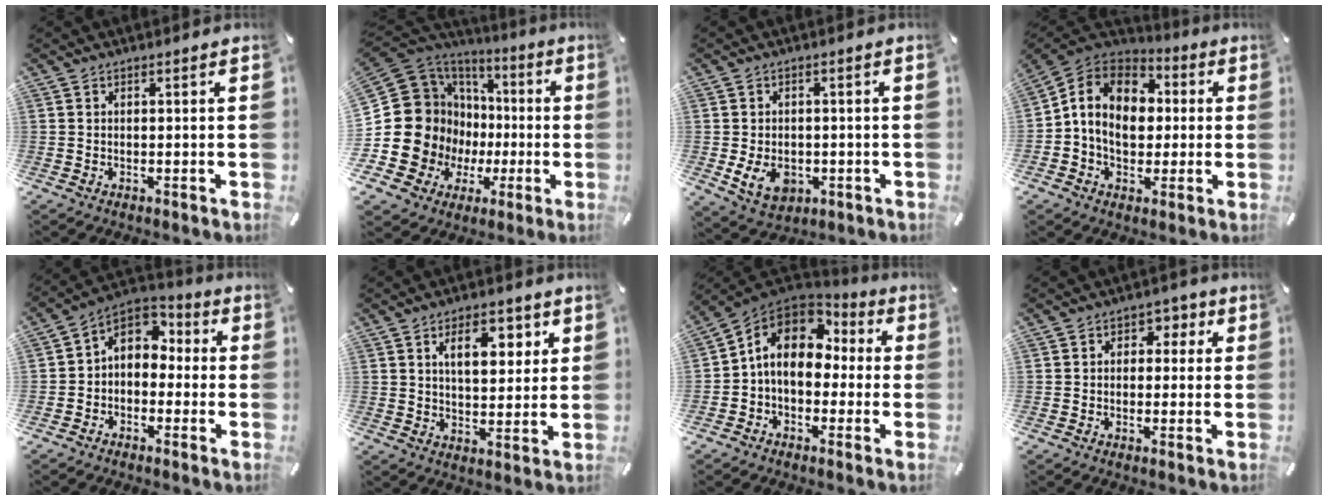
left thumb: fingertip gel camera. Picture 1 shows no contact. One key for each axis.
{"total": 19.9, "fx": -0.3, "fy": 17.7, "fz": 9.1, "tx": -0.204, "ty": -0.028, "tz": 0.024}
{"total": 7.4, "fx": -1.6, "fy": 5.7, "fz": 4.4, "tx": -0.074, "ty": -0.001, "tz": -0.030}
{"total": 11.8, "fx": 0.0, "fy": 10.0, "fz": 6.2, "tx": -0.125, "ty": 0.012, "tz": -0.002}
{"total": 6.8, "fx": 0.0, "fy": 6.1, "fz": 2.8, "tx": -0.056, "ty": 0.006, "tz": -0.001}
{"total": 9.4, "fx": 4.0, "fy": 5.4, "fz": 6.7, "tx": -0.090, "ty": -0.006, "tz": 0.061}
{"total": 11.0, "fx": 1.3, "fy": 8.7, "fz": 6.5, "tx": -0.137, "ty": 0.010, "tz": 0.027}
{"total": 3.8, "fx": -0.9, "fy": 3.3, "fz": 1.8, "tx": -0.020, "ty": 0.011, "tz": -0.024}